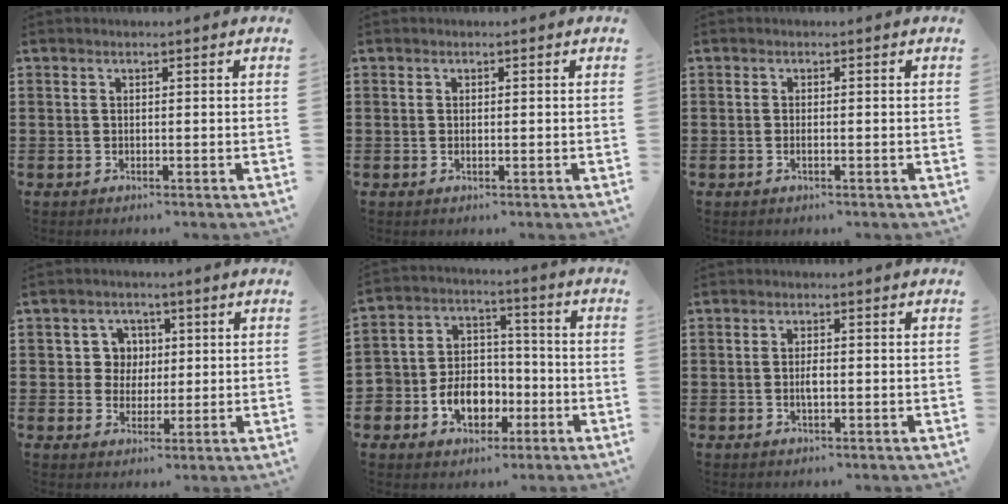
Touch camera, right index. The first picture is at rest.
{"total": 0.0}
{"total": 0.6, "force": [-0.3, 0.1, 0.5], "torque": [-0.010, -0.003, -0.004]}
{"total": 4.5, "force": [0.7, 4.2, 1.4], "torque": [-0.047, 0.015, 0.010]}
{"total": 8.7, "force": [-3.5, 6.8, 4.1], "torque": [-0.082, 0.023, -0.061]}
{"total": 2.1, "force": [-0.3, 0.7, 1.9], "torque": [-0.036, 0.002, -0.005]}